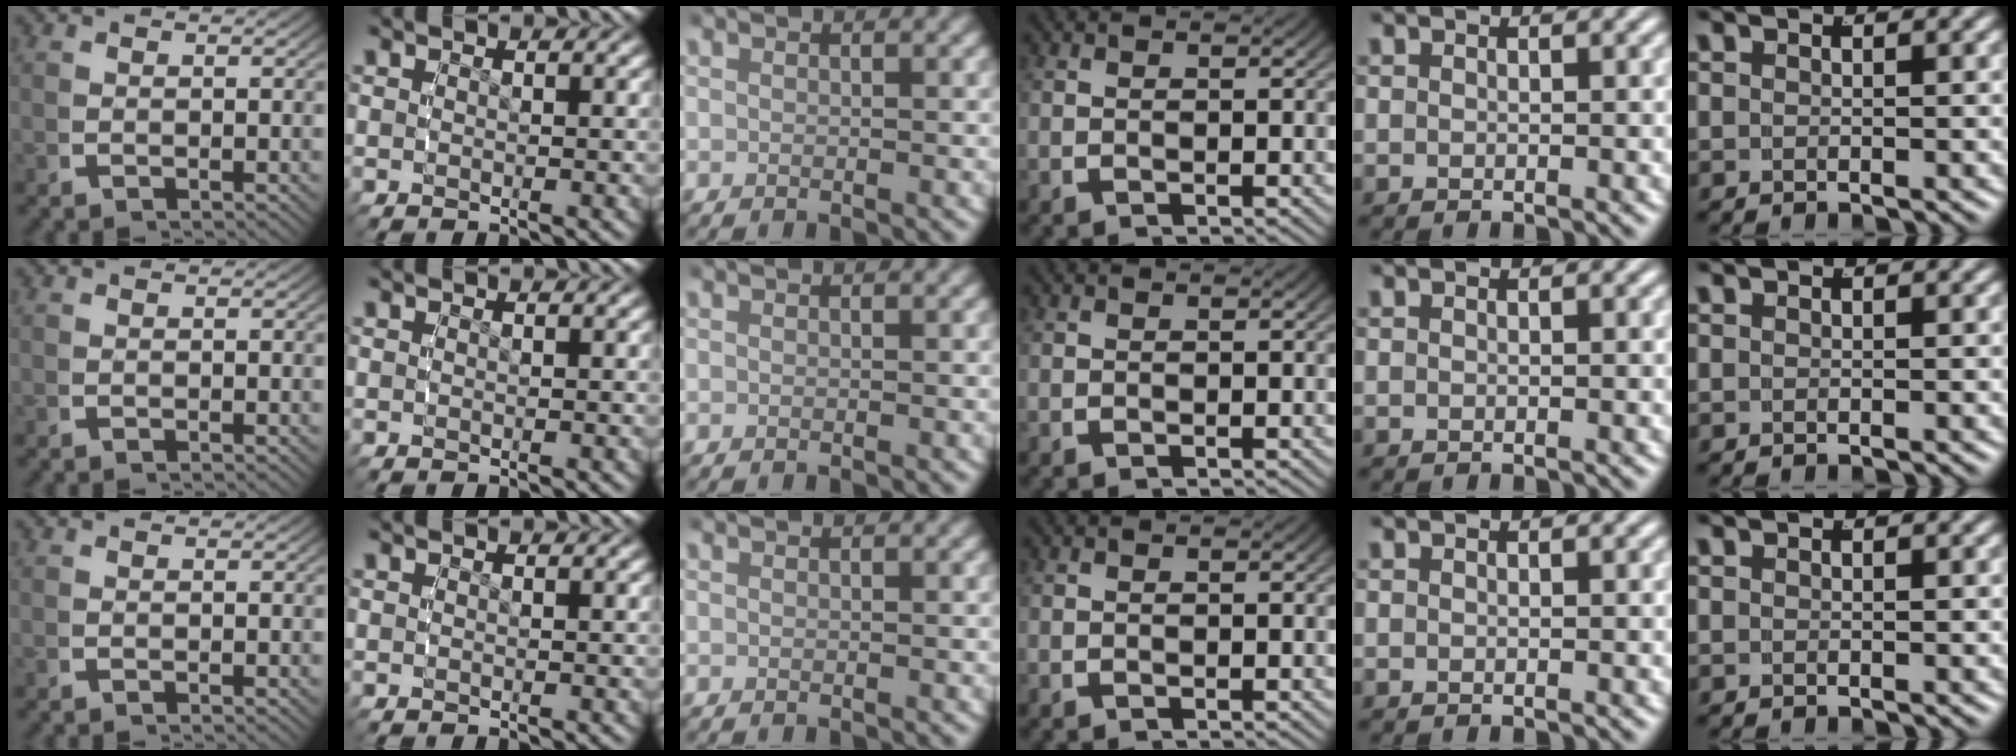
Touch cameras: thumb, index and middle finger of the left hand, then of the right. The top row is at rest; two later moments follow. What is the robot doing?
{"motion": "reach", "object": "string"}